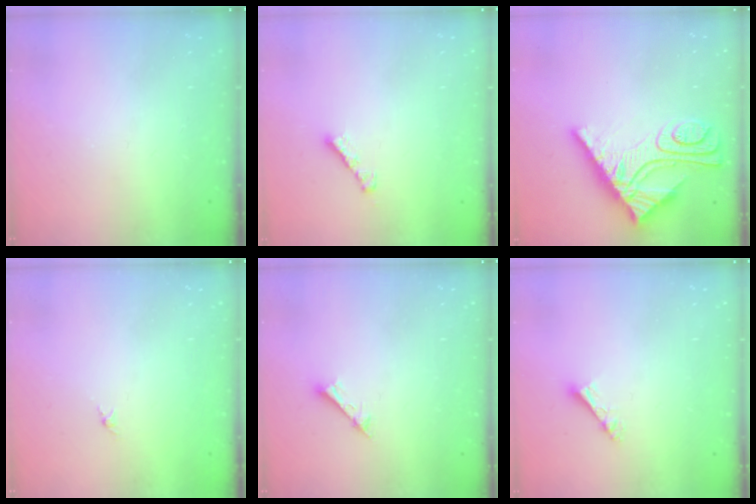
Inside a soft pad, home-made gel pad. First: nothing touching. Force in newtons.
{"total": 2.3, "press": 2.3, "slide": 0.4}
{"total": 13.2, "press": 13.1, "slide": 1.5}
{"total": 0.0}
{"total": 2.2, "press": 2.1, "slide": 0.4}
{"total": 3.7, "press": 3.7, "slide": 0.5}